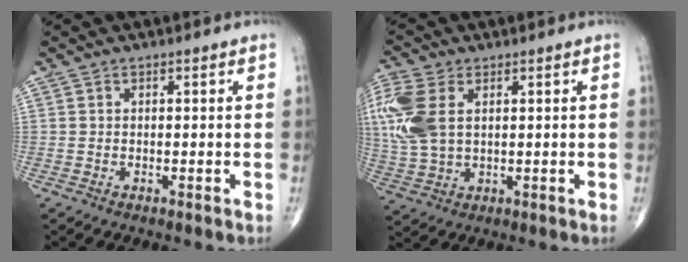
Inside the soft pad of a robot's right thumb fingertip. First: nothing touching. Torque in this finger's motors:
{"motor_torque": [0.28, 0.31, 1.12, 0.31, 0.13]}